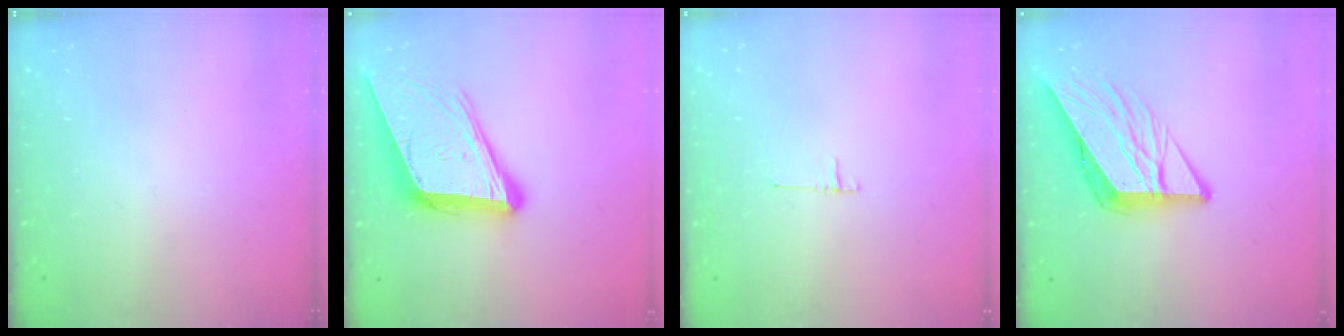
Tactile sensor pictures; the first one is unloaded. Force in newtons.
{"total": 15.8, "press": 15.2, "slide": 4.2}
{"total": 4.5, "press": 4.5, "slide": 0.4}
{"total": 12.2, "press": 12.2, "slide": 1.4}